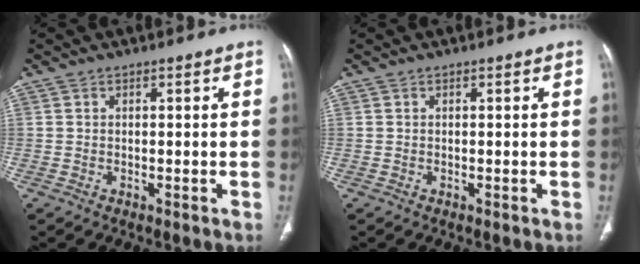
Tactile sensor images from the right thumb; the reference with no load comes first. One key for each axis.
{"total": 0.0}